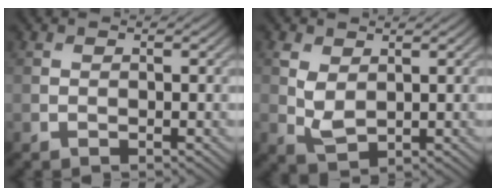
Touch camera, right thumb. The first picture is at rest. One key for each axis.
{"total": 3.5, "fx": 0.9, "fy": 2.3, "fz": 2.5, "tx": -0.063, "ty": -0.005, "tz": 0.022}